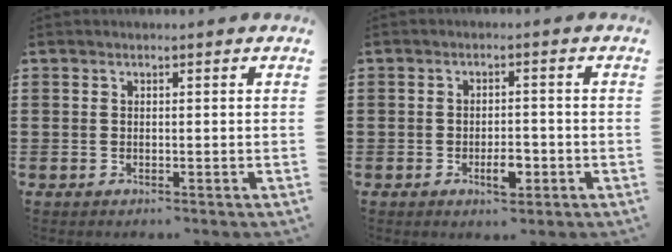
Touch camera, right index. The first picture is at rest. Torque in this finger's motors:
{"motor_torque": [0.54, 0.62, 0.11, 0.08]}